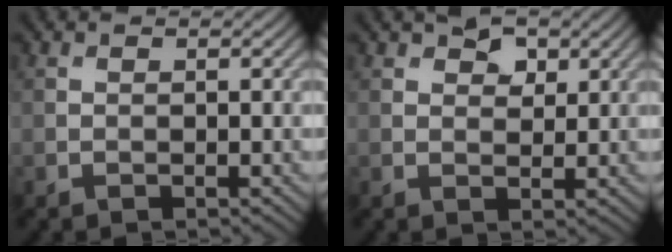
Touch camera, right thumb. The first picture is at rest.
{"total": 2.9, "force": [1.7, 1.7, 1.5], "torque": [-0.023, -0.004, 0.030]}